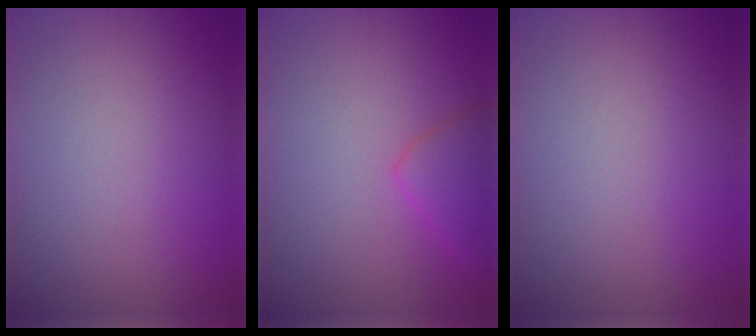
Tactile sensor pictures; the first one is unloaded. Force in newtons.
{"total": 2.8, "press": 2.8, "slide": 0.2}
{"total": 0.0}